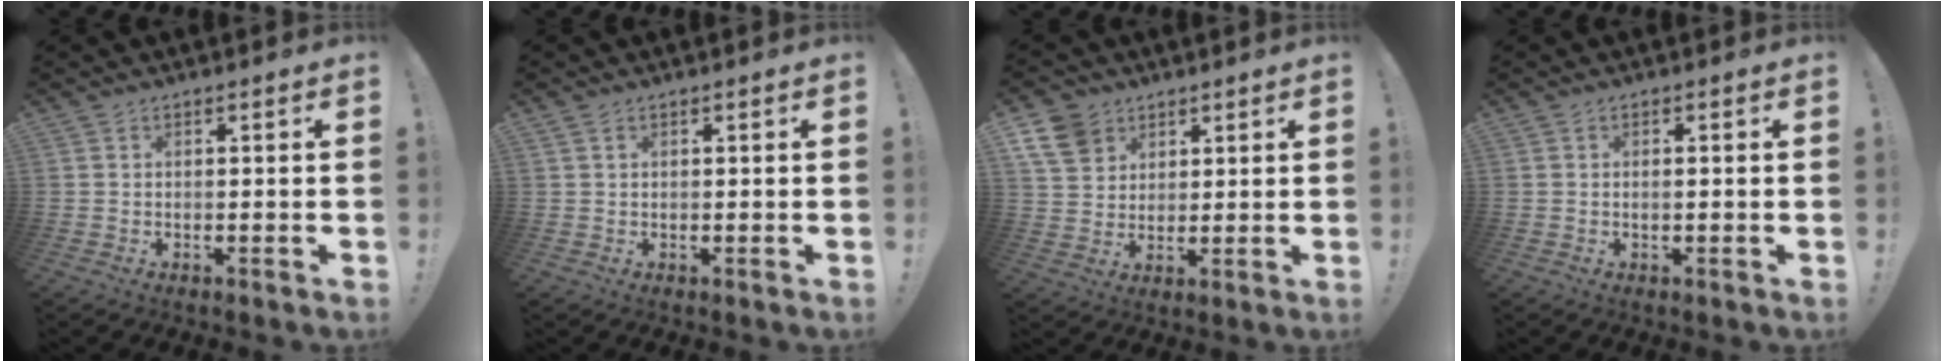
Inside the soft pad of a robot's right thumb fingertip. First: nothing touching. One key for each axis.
{"total": 1.1, "fx": 0.6, "fy": 0.8, "fz": 0.5, "tx": -0.015, "ty": 0.005, "tz": 0.013}
{"total": 9.9, "fx": 5.5, "fy": 7.4, "fz": 3.5, "tx": -0.064, "ty": -0.022, "tz": 0.113}
{"total": 0.8, "fx": 0.1, "fy": 0.0, "fz": 0.8, "tx": -0.010, "ty": -0.003, "tz": 0.000}